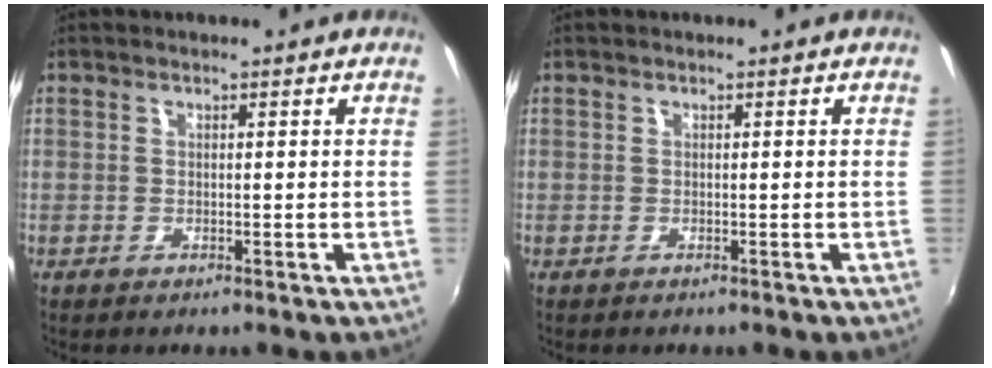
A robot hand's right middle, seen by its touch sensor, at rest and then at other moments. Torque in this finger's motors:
{"motor_torque": [0.01, -0.13, 0.02, 0.00]}